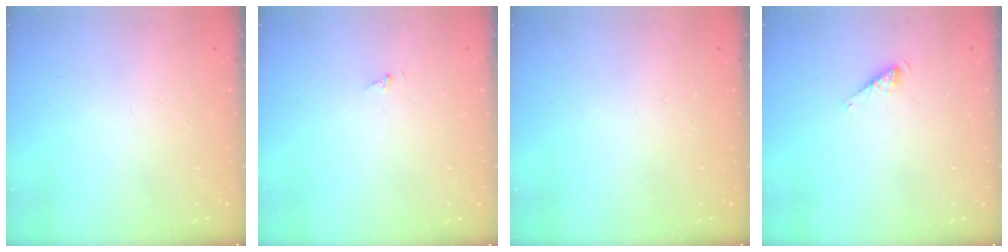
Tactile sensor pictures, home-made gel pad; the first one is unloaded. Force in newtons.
{"total": 0.7, "press": 0.7, "slide": 0.0}
{"total": 0.0}
{"total": 3.0, "press": 3.0, "slide": 0.4}